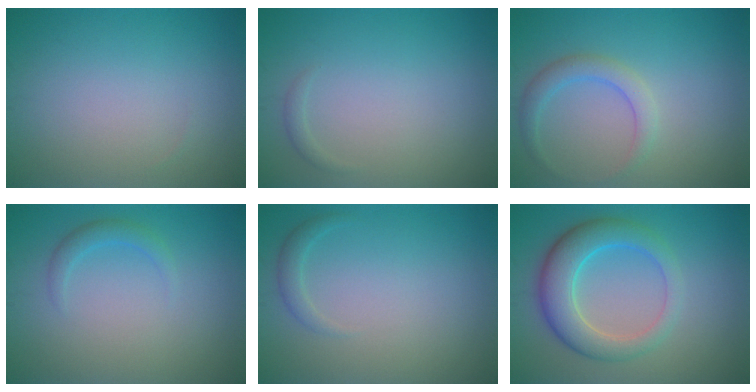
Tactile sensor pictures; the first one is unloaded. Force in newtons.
{"total": 0.6, "press": 0.6, "slide": 0.0}
{"total": 2.4, "press": 2.4, "slide": 0.1}
{"total": 1.5, "press": 1.5, "slide": 0.1}
{"total": 1.2, "press": 1.2, "slide": 0.1}
{"total": 5.8, "press": 5.8, "slide": 0.1}